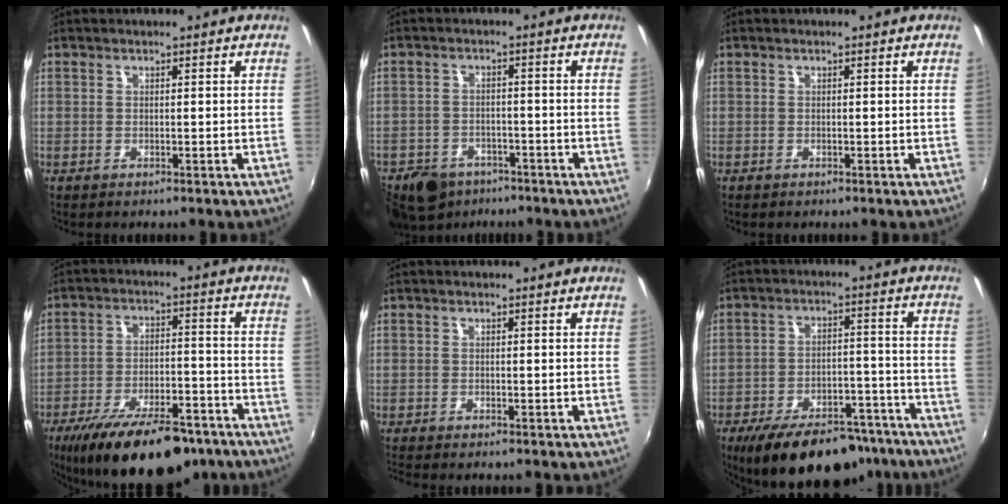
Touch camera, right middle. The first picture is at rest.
{"total": 11.8, "force": [-8.3, 7.2, 4.4], "torque": [-0.120, -0.006, -0.125]}
{"total": 0.0}
{"total": 21.9, "force": [-16.2, 7.6, 12.6], "torque": [-0.227, -0.027, -0.235]}
{"total": 1.4, "force": [-1.2, 0.1, 0.6], "torque": [-0.015, -0.007, -0.021]}
{"total": 20.2, "force": [-15.8, 8.0, 9.7], "torque": [-0.174, 0.002, -0.211]}